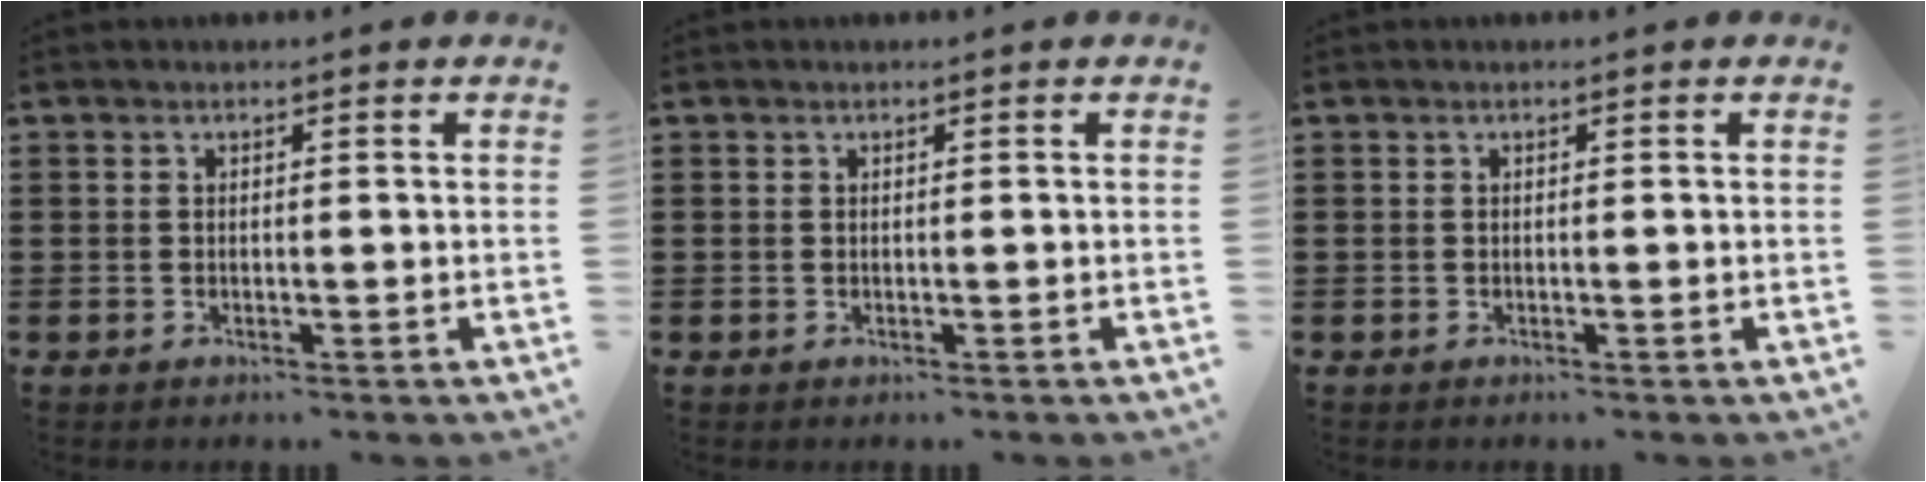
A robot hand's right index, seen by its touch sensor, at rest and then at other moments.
{"total": 0.0}
{"total": 0.0}